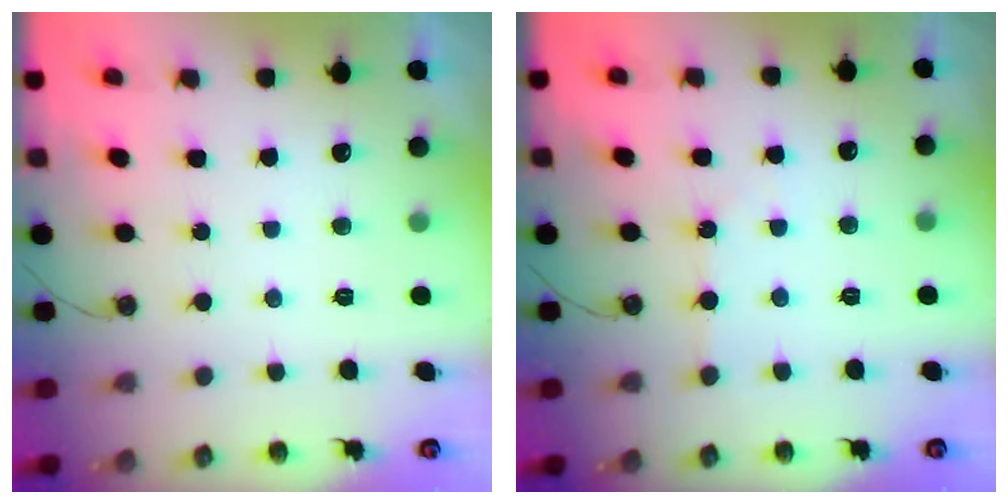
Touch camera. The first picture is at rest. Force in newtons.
{"total": 2.3, "press": 2.2, "slide": 0.4}